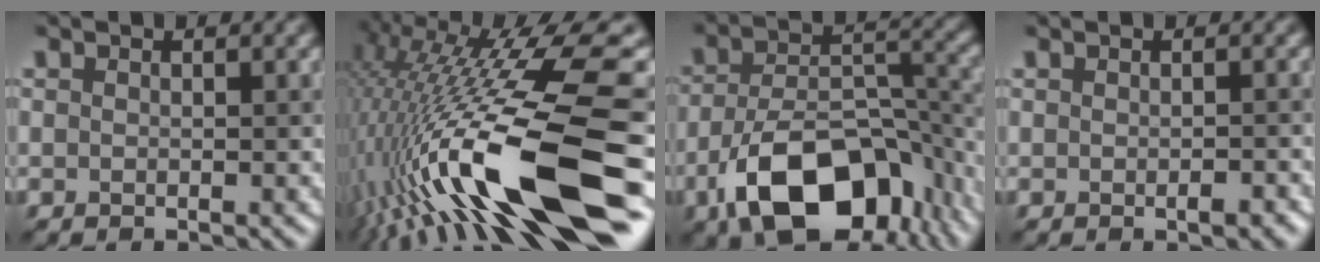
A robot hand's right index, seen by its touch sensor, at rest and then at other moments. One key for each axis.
{"total": 18.1, "fx": -3.9, "fy": 4.1, "fz": 17.3, "tx": -0.309, "ty": 0.019, "tz": -0.072}
{"total": 13.0, "fx": -6.8, "fy": 7.1, "fz": 8.5, "tx": -0.147, "ty": -0.012, "tz": -0.116}
{"total": 1.0, "fx": -0.5, "fy": 0.2, "fz": 0.9, "tx": -0.013, "ty": 0.001, "tz": -0.006}